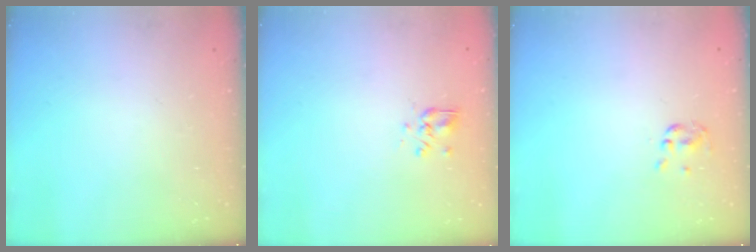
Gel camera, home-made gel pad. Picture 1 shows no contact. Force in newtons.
{"total": 3.1, "press": 2.9, "slide": 1.1}
{"total": 2.0, "press": 1.9, "slide": 0.5}